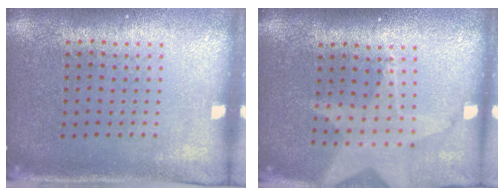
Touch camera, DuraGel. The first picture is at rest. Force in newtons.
{"total": 2.0, "press": 1.6, "slide": 1.2}